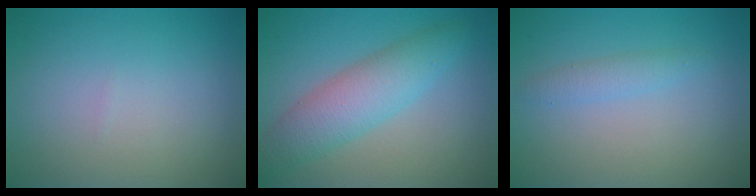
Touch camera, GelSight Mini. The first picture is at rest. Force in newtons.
{"total": 4.9, "press": 4.9, "slide": 0.1}
{"total": 1.4, "press": 1.4, "slide": 0.0}